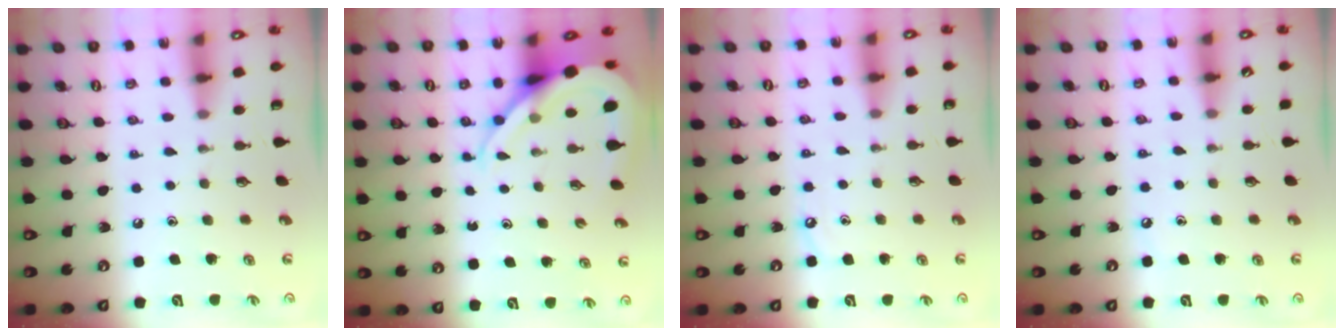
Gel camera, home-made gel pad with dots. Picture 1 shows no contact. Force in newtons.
{"total": 10.1, "press": 10.1, "slide": 0.9}
{"total": 3.6, "press": 3.5, "slide": 0.5}
{"total": 3.0, "press": 3.0, "slide": 0.4}